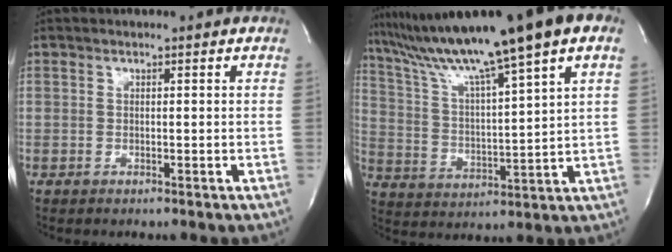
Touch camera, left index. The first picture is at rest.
{"total": 18.2, "force": [12.9, -0.5, 12.8], "torque": [-0.210, 0.026, 0.207]}